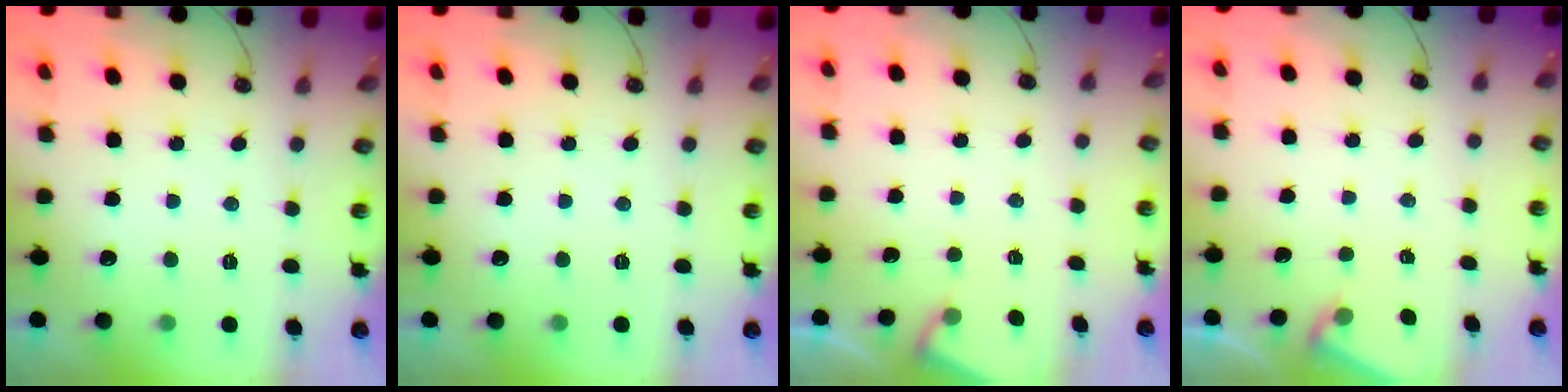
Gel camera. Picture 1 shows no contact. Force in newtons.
{"total": 0.0}
{"total": 2.8, "press": 2.7, "slide": 0.4}
{"total": 3.0, "press": 2.9, "slide": 0.4}